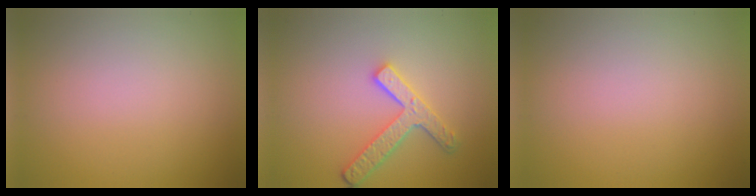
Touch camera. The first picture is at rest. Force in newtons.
{"total": 3.7, "press": 3.0, "slide": 2.2}
{"total": 0.0}